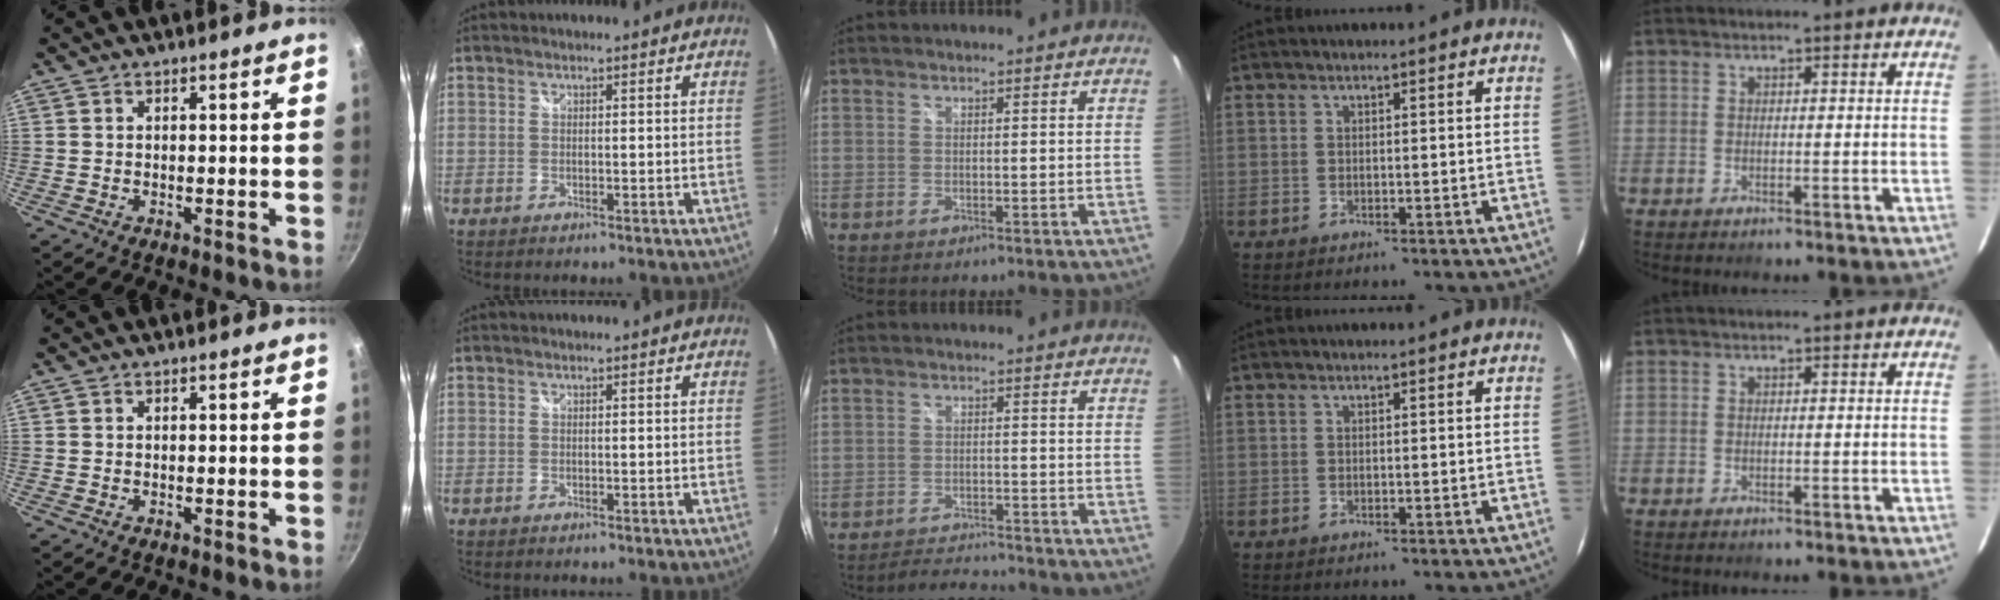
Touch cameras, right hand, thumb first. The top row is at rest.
{"middle": {"total": 5.0, "force": [-5.0, 0.2, 0.4], "torque": [-0.029, 0.006, -0.084]}}